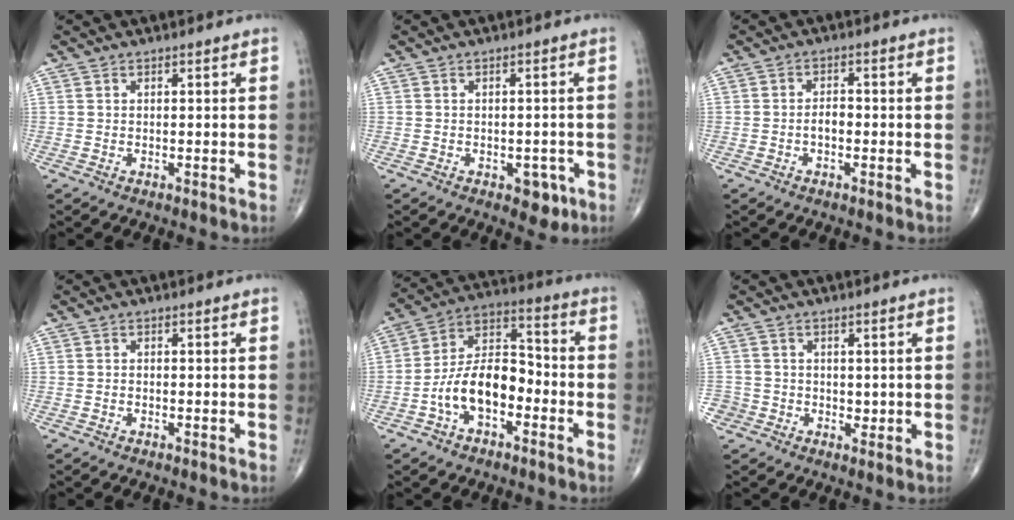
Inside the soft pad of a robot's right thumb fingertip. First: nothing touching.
{"total": 3.9, "force": [-1.8, 2.4, 2.5], "torque": [-0.010, 0.007, -0.019]}
{"total": 2.3, "force": [-0.8, 1.4, 1.7], "torque": [-0.023, 0.010, -0.017]}
{"total": 0.6, "force": [-0.3, 0.4, 0.3], "torque": [-0.005, 0.003, -0.008]}
{"total": 13.2, "force": [-4.3, 7.6, 9.9], "torque": [-0.160, 0.049, -0.086]}
{"total": 3.6, "force": [-0.6, 3.5, 0.6], "torque": [0.017, 0.006, -0.017]}